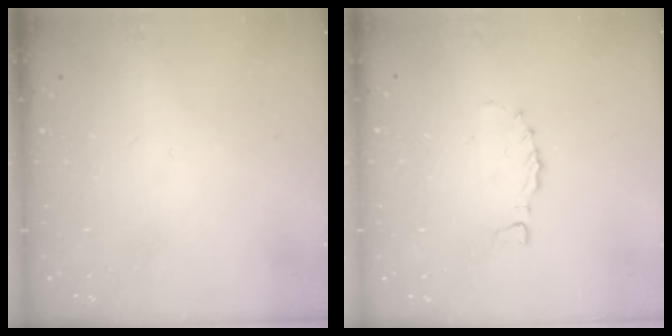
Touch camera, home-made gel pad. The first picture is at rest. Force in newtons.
{"total": 0.0}